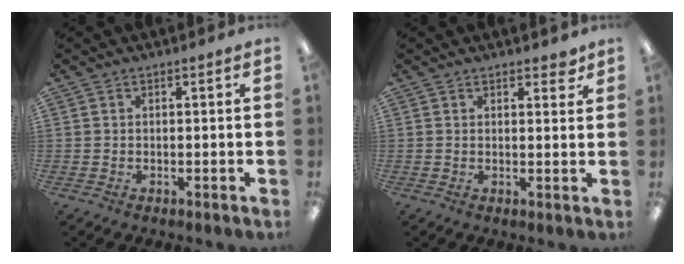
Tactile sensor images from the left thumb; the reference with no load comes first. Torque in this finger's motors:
{"motor_torque": [-0.29, -0.23, -0.49, 0.18, 0.04]}